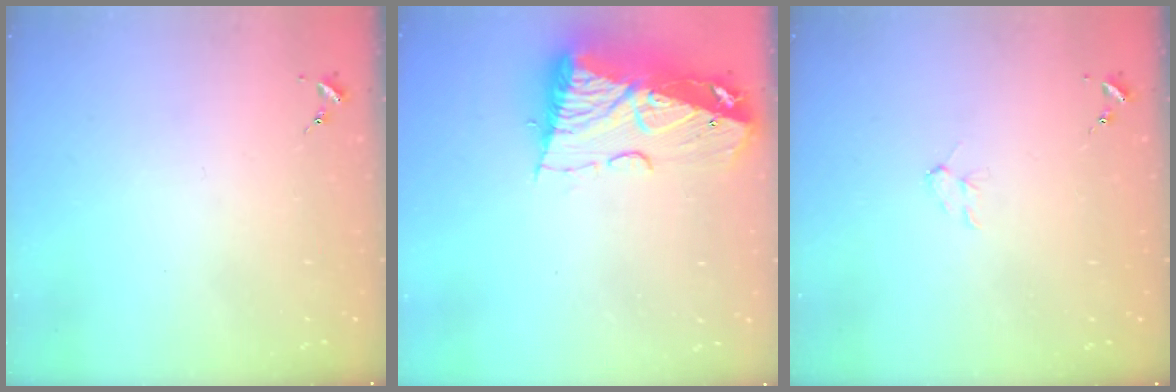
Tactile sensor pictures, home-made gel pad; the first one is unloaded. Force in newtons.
{"total": 16.6, "press": 16.5, "slide": 1.8}
{"total": 4.5, "press": 4.5, "slide": 0.6}